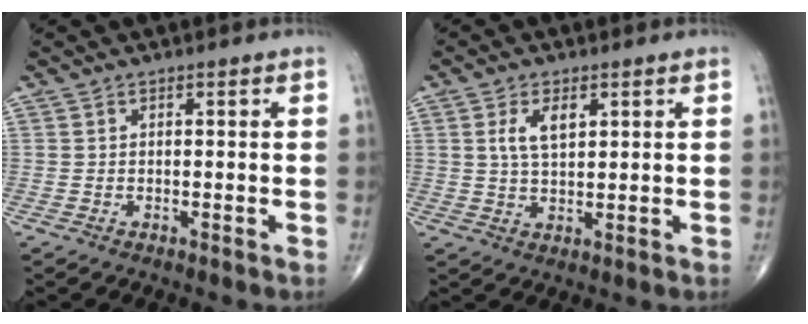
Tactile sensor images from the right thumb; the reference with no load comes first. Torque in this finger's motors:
{"motor_torque": [0.05, 0.04, 0.51, 0.11, 0.05]}